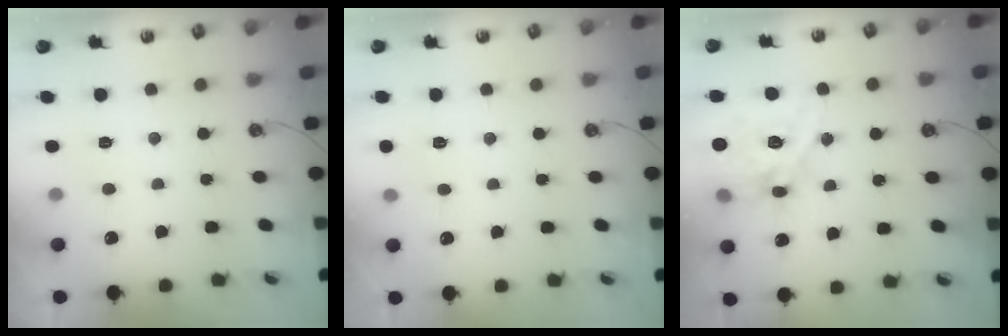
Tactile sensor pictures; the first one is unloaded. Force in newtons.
{"total": 4.2, "press": 4.2, "slide": 0.5}
{"total": 16.8, "press": 16.8, "slide": 1.3}